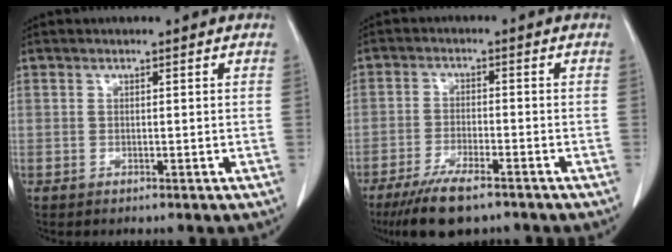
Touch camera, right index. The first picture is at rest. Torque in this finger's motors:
{"motor_torque": [0.83, -0.80, 0.41, 0.11]}